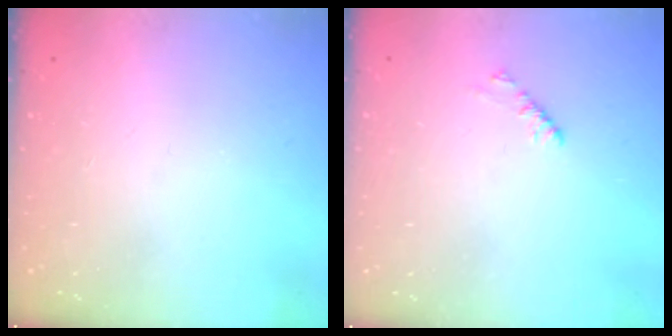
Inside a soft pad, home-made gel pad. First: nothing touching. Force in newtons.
{"total": 3.4, "press": 3.3, "slide": 0.5}